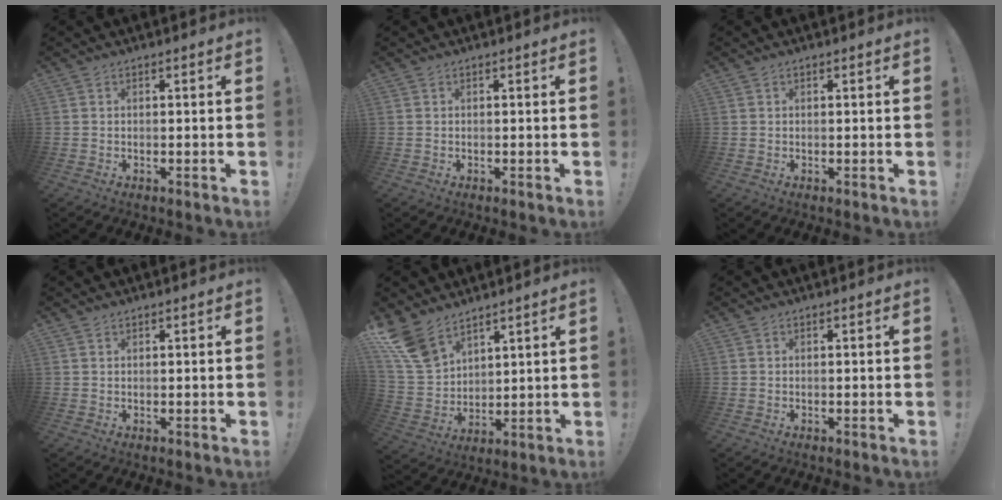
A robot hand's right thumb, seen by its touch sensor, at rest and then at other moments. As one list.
[{"total": 0.0}, {"total": 0.0}, {"total": 0.7, "force": [0.6, 0.3, 0.2], "torque": [-0.005, -0.001, 0.012]}, {"total": 13.3, "force": [9.9, 7.0, 5.4], "torque": [-0.126, -0.056, 0.197]}, {"total": 0.0}]